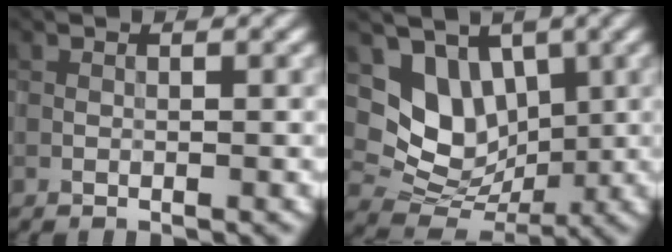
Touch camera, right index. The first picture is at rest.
{"total": 5.7, "force": [1.9, 4.6, 2.8], "torque": [-0.044, -0.014, 0.033]}